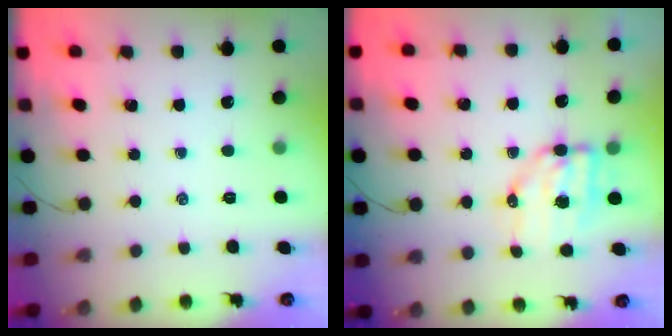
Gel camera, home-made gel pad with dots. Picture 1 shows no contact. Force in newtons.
{"total": 6.9, "press": 6.7, "slide": 1.6}